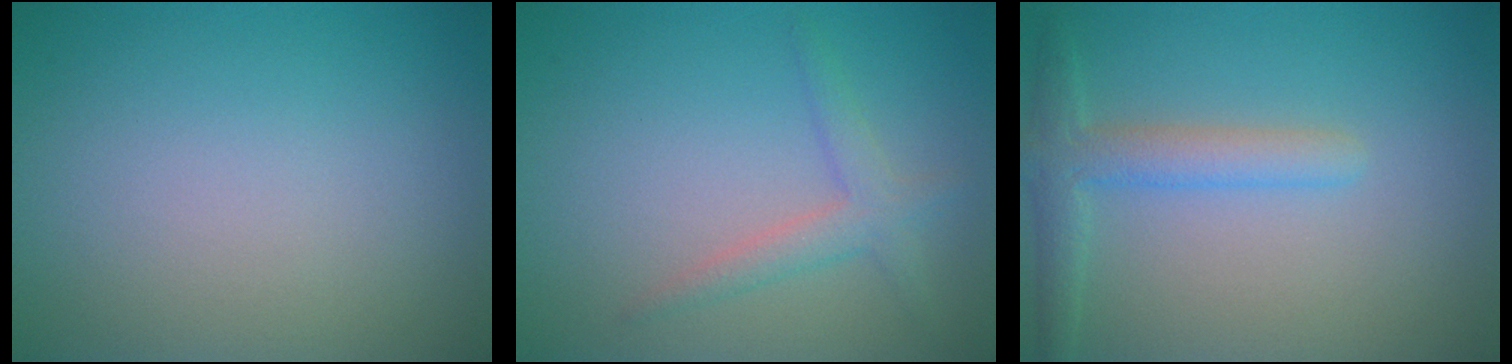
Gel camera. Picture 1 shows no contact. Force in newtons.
{"total": 2.1, "press": 2.1, "slide": 0.1}
{"total": 3.0, "press": 3.0, "slide": 0.2}